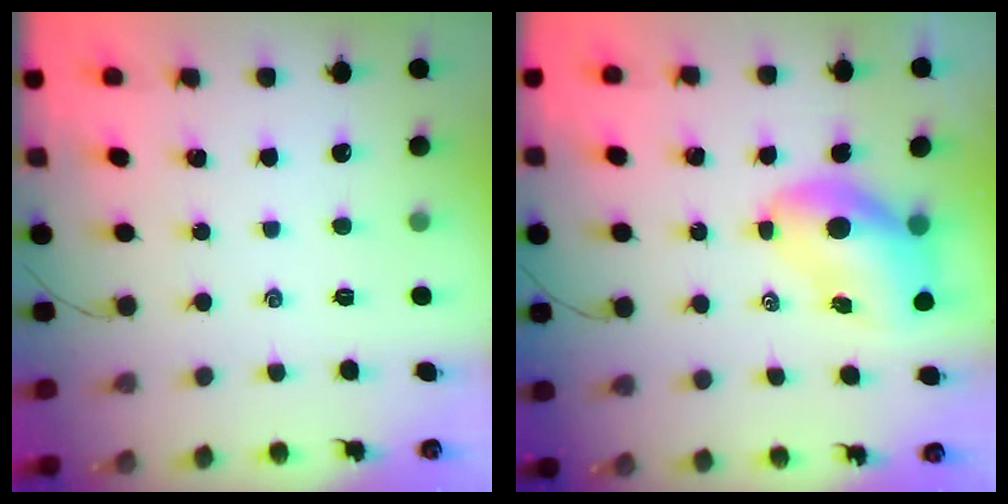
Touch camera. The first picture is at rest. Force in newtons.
{"total": 8.7, "press": 8.3, "slide": 2.5}